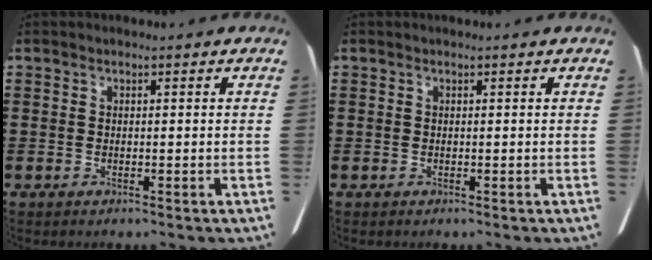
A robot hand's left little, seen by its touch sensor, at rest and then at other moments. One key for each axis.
{"total": 0.0}